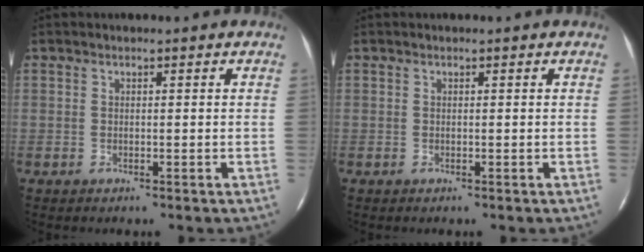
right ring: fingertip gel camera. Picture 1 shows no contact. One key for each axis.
{"total": 0.0}